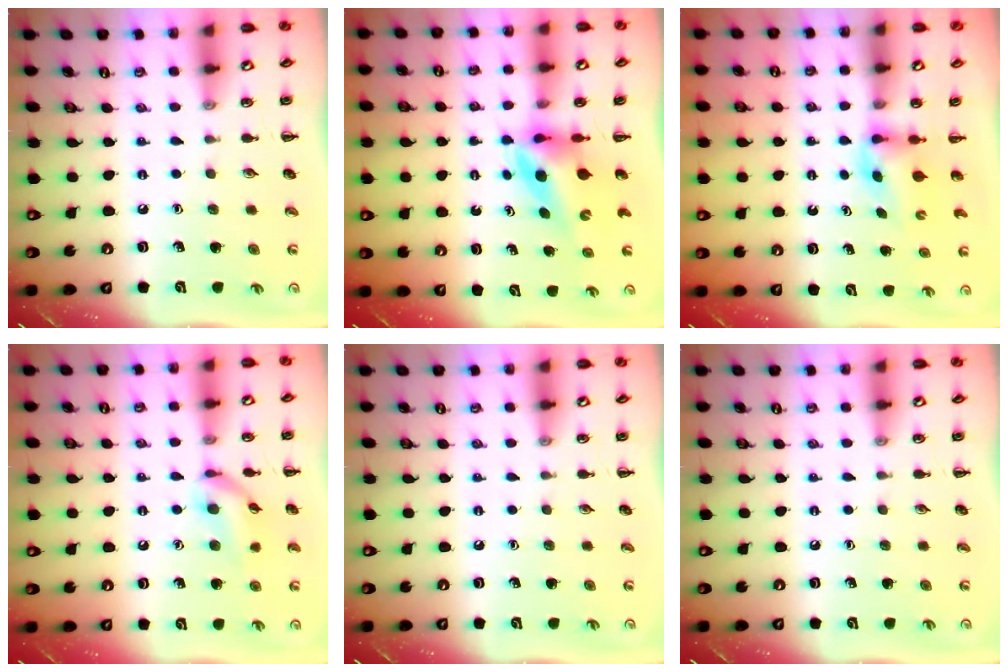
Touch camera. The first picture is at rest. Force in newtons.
{"total": 5.9, "press": 5.7, "slide": 1.3}
{"total": 2.9, "press": 2.7, "slide": 1.0}
{"total": 11.6, "press": 11.5, "slide": 1.7}
{"total": 0.0}
{"total": 0.0}